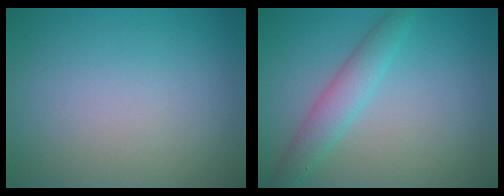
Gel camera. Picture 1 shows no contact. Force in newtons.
{"total": 2.9, "press": 2.9, "slide": 0.1}